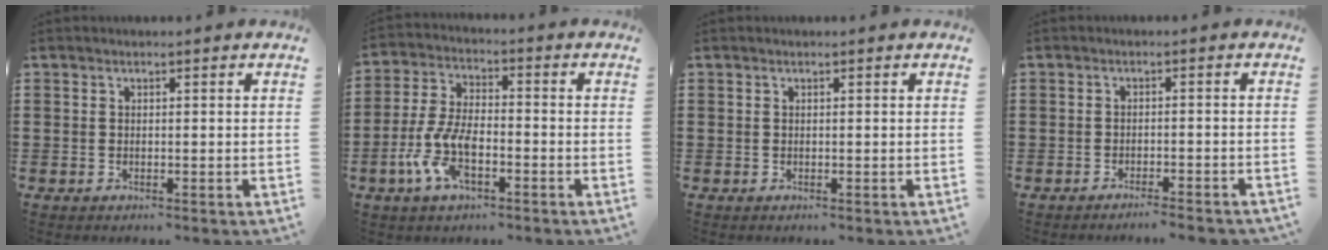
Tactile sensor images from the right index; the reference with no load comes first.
{"total": 8.5, "force": [-3.4, 3.9, 6.7], "torque": [-0.169, -0.006, -0.072]}
{"total": 0.0}
{"total": 2.1, "force": [-1.9, -0.5, 0.7], "torque": [-0.014, -0.004, -0.038]}